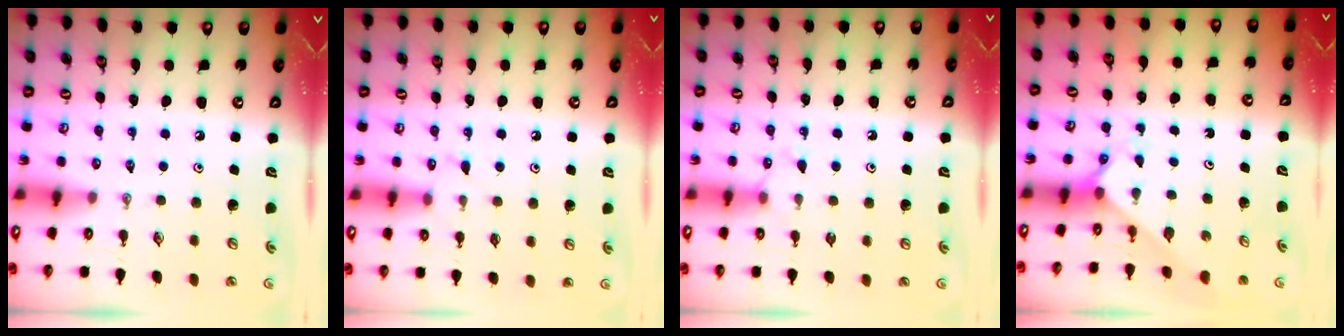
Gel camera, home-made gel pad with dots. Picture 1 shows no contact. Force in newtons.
{"total": 6.1, "press": 6.1, "slide": 0.5}
{"total": 4.4, "press": 4.4, "slide": 0.4}
{"total": 2.2, "press": 2.2, "slide": 0.2}